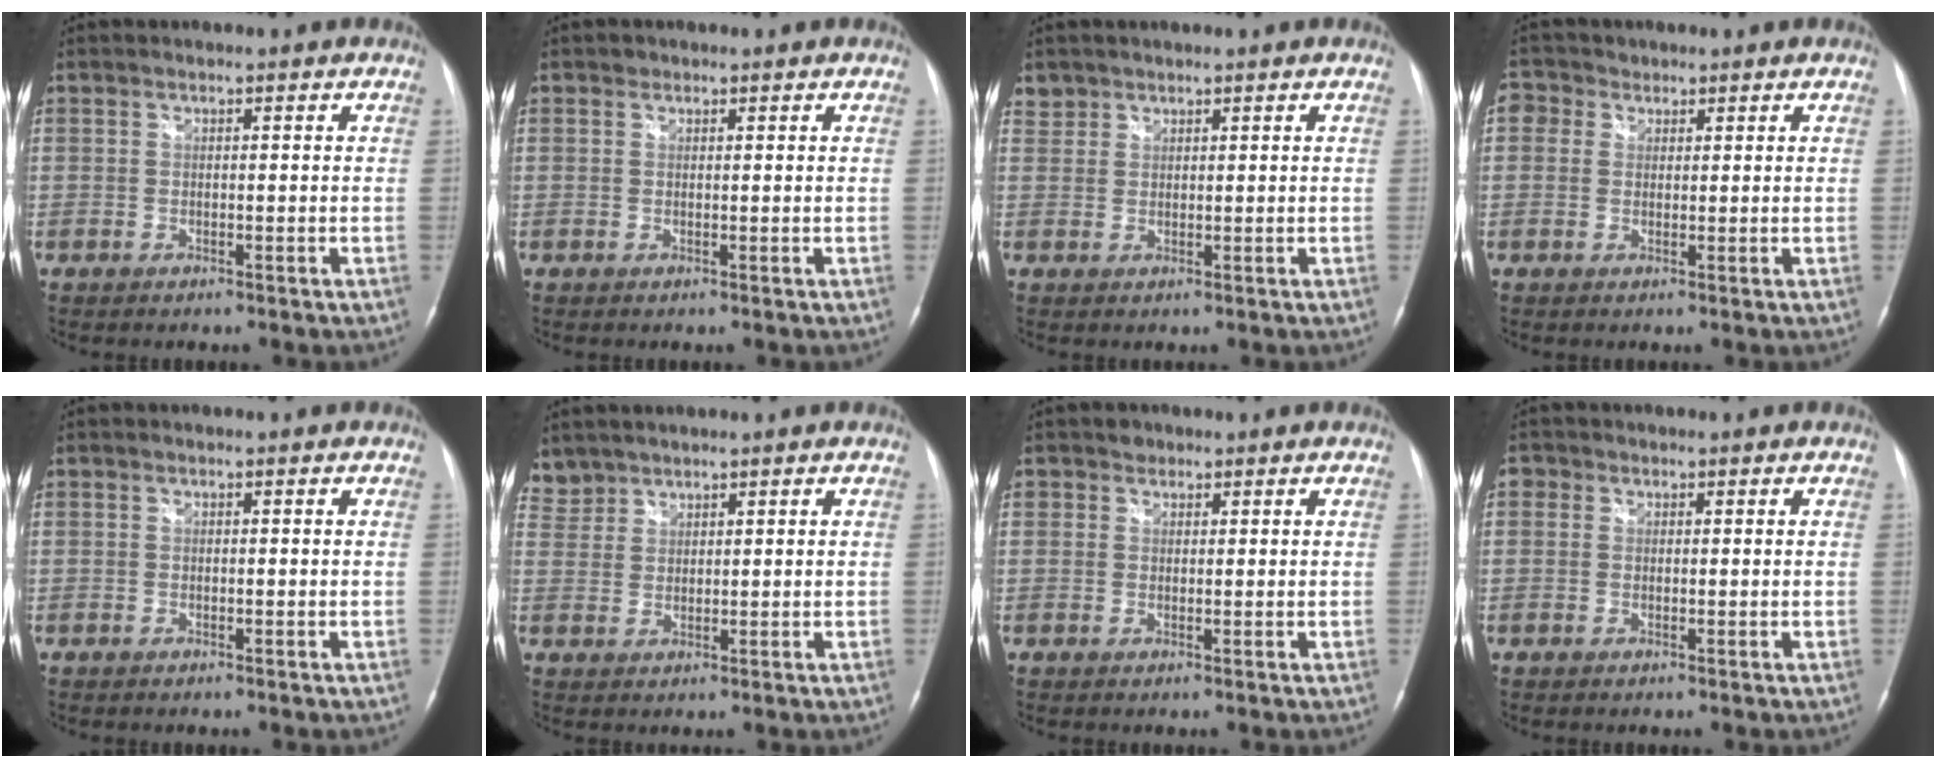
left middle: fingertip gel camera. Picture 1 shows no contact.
{"total": 0.7, "force": [0.5, 0.5, 0.0], "torque": [0.000, 0.001, 0.006]}
{"total": 0.9, "force": [0.8, 0.5, -0.1], "torque": [0.004, 0.007, 0.015]}
{"total": 3.0, "force": [1.4, 2.6, 0.5], "torque": [-0.011, 0.015, 0.022]}
{"total": 0.0}
{"total": 3.5, "force": [3.1, 1.5, -0.5], "torque": [0.013, 0.010, 0.066]}
{"total": 1.5, "force": [0.9, 1.2, 0.1], "torque": [0.003, 0.000, 0.010]}
{"total": 1.5, "force": [0.5, 1.3, 0.4], "torque": [-0.001, 0.005, 0.005]}